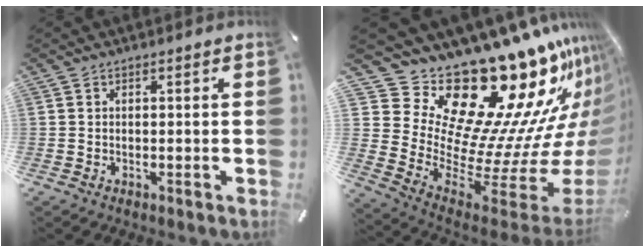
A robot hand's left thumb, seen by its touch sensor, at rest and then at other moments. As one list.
[{"total": 31.0, "force": [20.6, 14.5, 18.0], "torque": [-0.279, -0.236, 0.406]}]